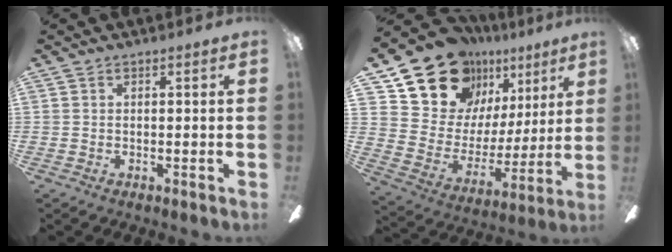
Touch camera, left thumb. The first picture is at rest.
{"total": 18.1, "force": [13.7, 10.3, 5.6], "torque": [-0.113, -0.099, 0.255]}